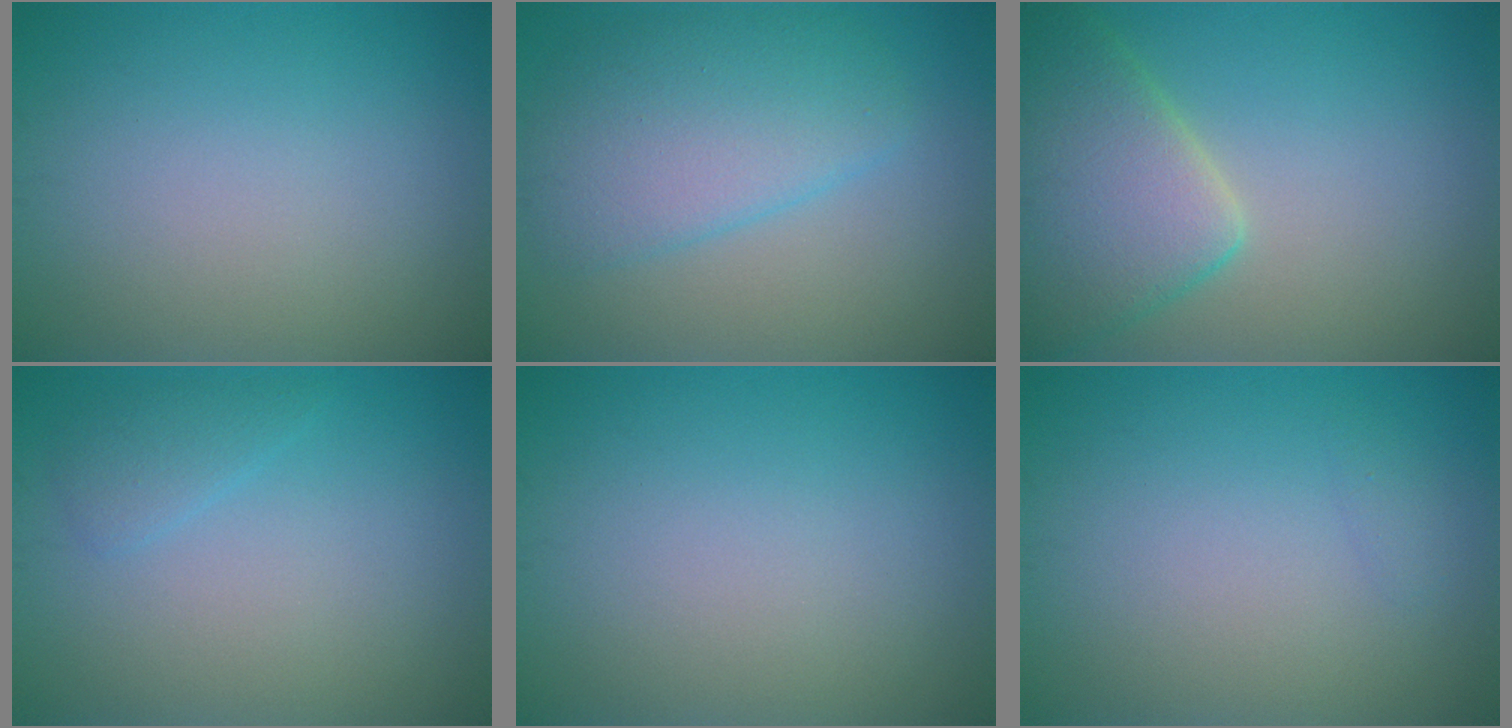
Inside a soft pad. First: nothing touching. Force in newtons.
{"total": 5.5, "press": 5.5, "slide": 0.3}
{"total": 7.2, "press": 7.2, "slide": 0.5}
{"total": 1.4, "press": 1.4, "slide": 0.1}
{"total": 0.0}
{"total": 0.5, "press": 0.5, "slide": 0.0}